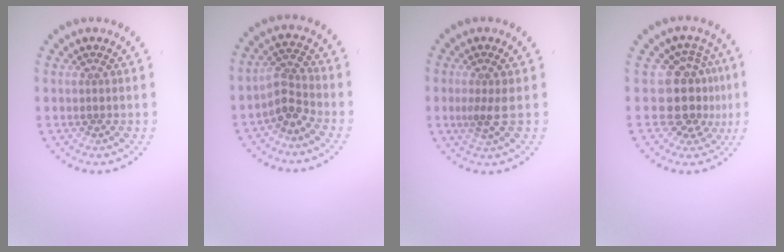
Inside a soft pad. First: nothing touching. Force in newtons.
{"total": 2.6, "press": 2.0, "slide": 1.7}
{"total": 1.5, "press": 1.2, "slide": 1.0}
{"total": 4.3, "press": 3.4, "slide": 2.7}